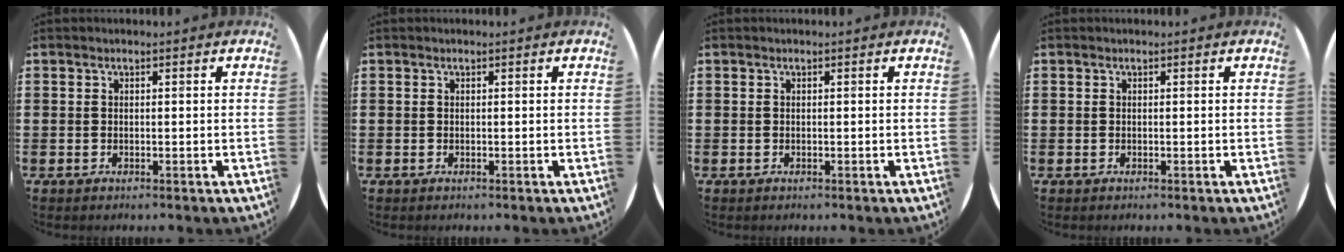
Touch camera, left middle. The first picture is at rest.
{"total": 0.0}
{"total": 0.0}
{"total": 0.0}